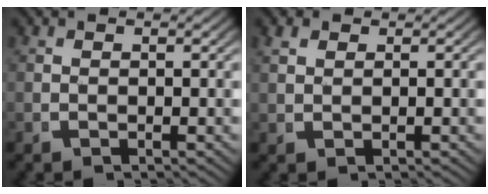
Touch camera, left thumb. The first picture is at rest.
{"total": 1.3, "force": [1.0, 0.7, 0.5], "torque": [-0.007, -0.001, 0.025]}